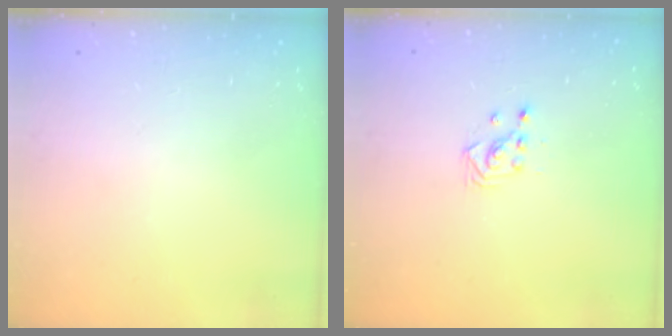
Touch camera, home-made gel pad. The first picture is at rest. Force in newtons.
{"total": 2.9, "press": 2.9, "slide": 0.3}